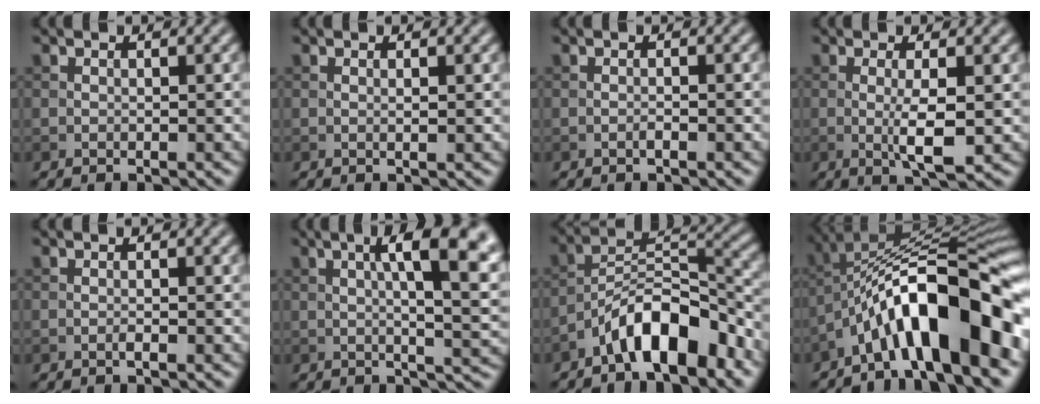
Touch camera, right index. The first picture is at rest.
{"total": 0.8, "force": [0.2, 0.2, 0.7], "torque": [-0.010, 0.002, 0.002]}
{"total": 0.6, "force": [-0.4, 0.1, 0.5], "torque": [-0.010, 0.001, -0.008]}
{"total": 3.7, "force": [-0.3, 0.6, 3.7], "torque": [-0.068, -0.005, -0.002]}
{"total": 0.7, "force": [-0.3, 0.1, 0.6], "torque": [-0.013, 0.000, -0.007]}
{"total": 11.2, "force": [2.8, 3.5, 10.3], "torque": [-0.121, 0.011, 0.034]}
{"total": 8.0, "force": [-5.2, 2.6, 5.4], "torque": [-0.087, 0.017, -0.093]}
{"total": 13.0, "force": [-5.5, 3.3, 11.4], "torque": [-0.174, 0.017, -0.086]}